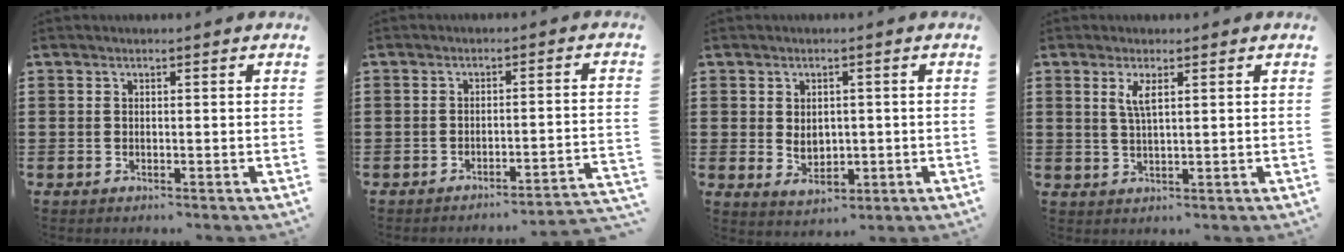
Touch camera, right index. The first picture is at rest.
{"total": 2.8, "force": [-2.5, -0.3, 1.2], "torque": [-0.024, -0.006, -0.055]}
{"total": 3.2, "force": [0.1, 2.5, 2.0], "torque": [-0.030, 0.002, -0.005]}
{"total": 3.0, "force": [1.3, 0.8, 2.6], "torque": [-0.055, 0.004, 0.021]}